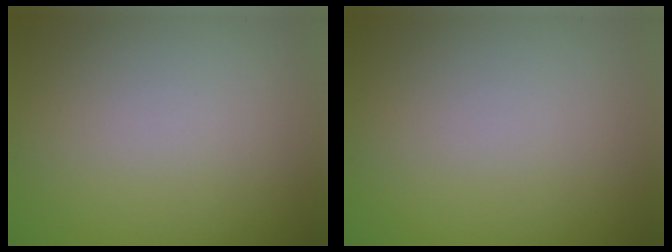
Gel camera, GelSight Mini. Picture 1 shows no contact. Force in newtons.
{"total": 0.0}